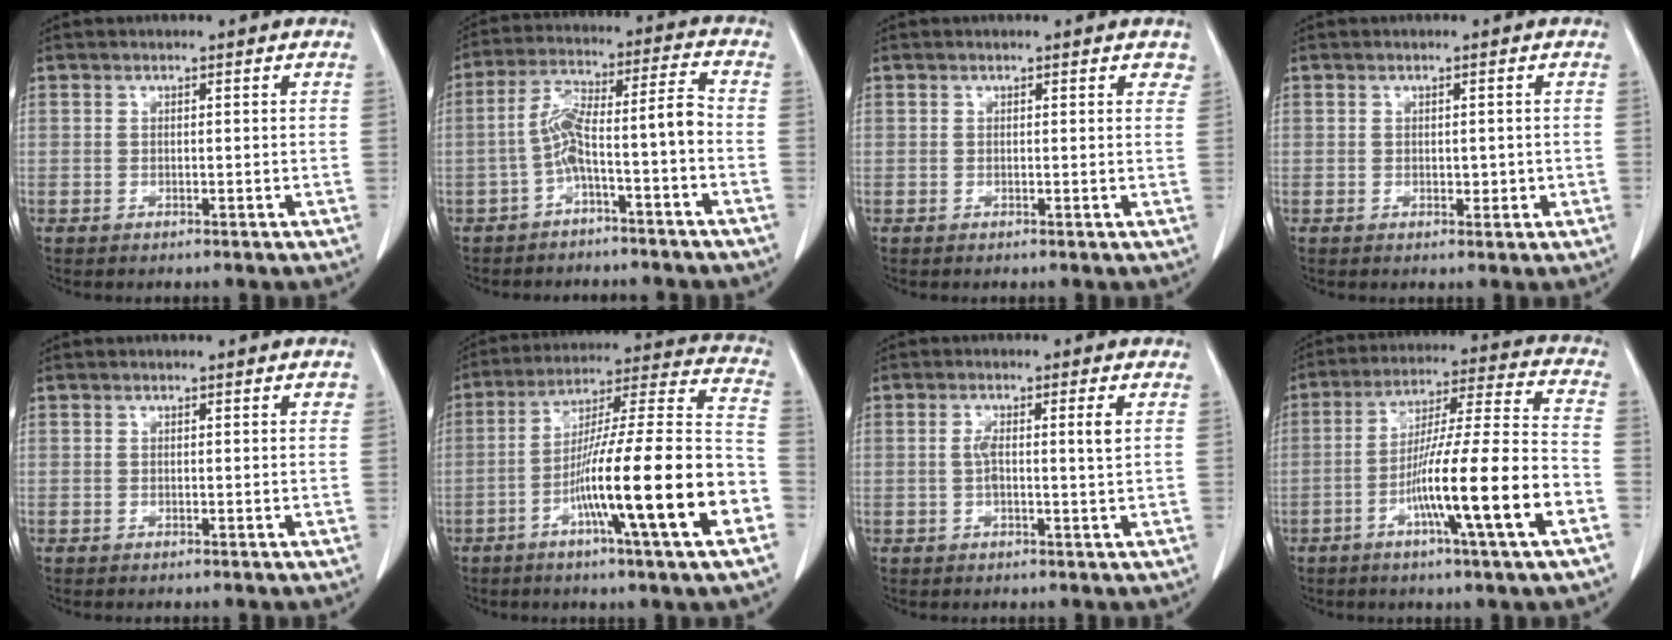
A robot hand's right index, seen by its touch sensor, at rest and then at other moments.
{"total": 8.4, "force": [-3.2, 0.4, 7.8], "torque": [-0.141, 0.044, -0.054]}
{"total": 1.6, "force": [1.2, 0.7, 0.7], "torque": [0.003, -0.001, 0.002]}
{"total": 1.4, "force": [-0.1, 0.9, 1.0], "torque": [-0.011, 0.000, 0.003]}
{"total": 0.7, "force": [0.3, 0.2, 0.6], "torque": [-0.006, 0.001, 0.001]}
{"total": 20.9, "force": [-7.6, 0.1, 19.5], "torque": [-0.292, -0.004, -0.128]}
{"total": 3.7, "force": [0.6, 0.1, 3.6], "torque": [-0.069, 0.004, 0.011]}
{"total": 16.5, "force": [-6.1, -0.7, 15.3], "torque": [-0.266, -0.004, -0.102]}